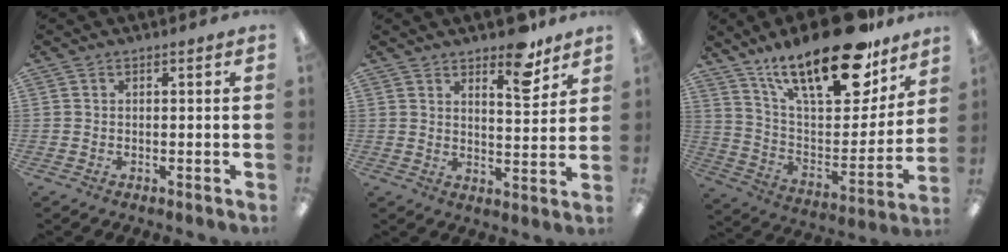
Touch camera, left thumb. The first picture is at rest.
{"total": 9.3, "force": [6.9, 3.4, 5.2], "torque": [-0.055, -0.043, 0.114]}
{"total": 26.6, "force": [17.8, 10.2, 17.0], "torque": [-0.258, -0.103, 0.301]}